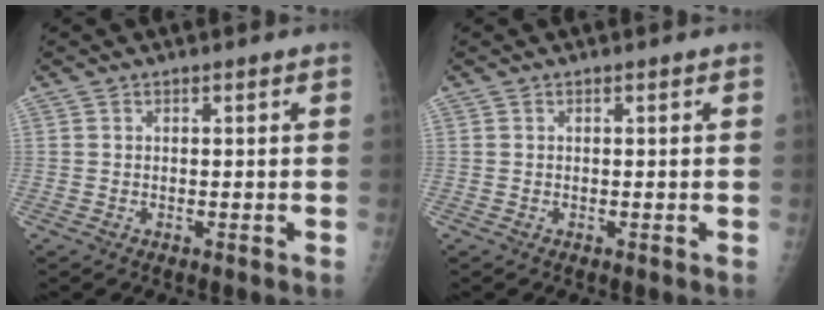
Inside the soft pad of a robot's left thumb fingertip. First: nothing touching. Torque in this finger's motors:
{"motor_torque": [0.00, 0.00, -0.01, -0.01, 0.00]}